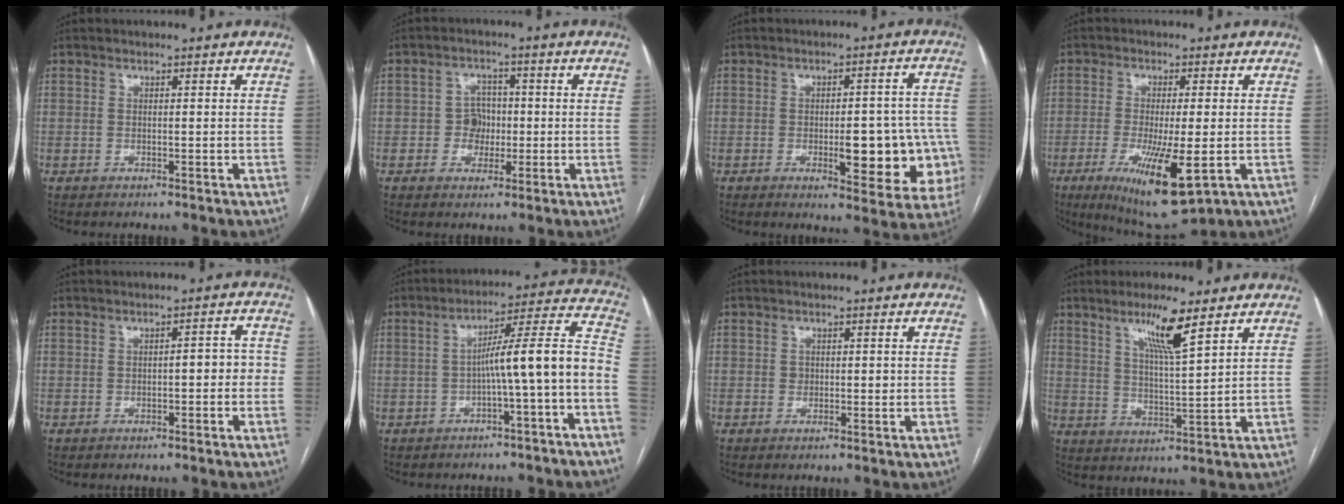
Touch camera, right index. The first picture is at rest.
{"total": 4.1, "force": [-0.6, 3.8, 1.6], "torque": [-0.021, 0.014, -0.007]}
{"total": 13.7, "force": [-3.6, 4.6, 12.4], "torque": [-0.100, 0.021, -0.033]}
{"total": 12.3, "force": [-4.3, 2.4, 11.3], "torque": [-0.198, -0.034, -0.060]}
{"total": 3.5, "force": [-0.6, 1.4, 3.1], "torque": [-0.038, 0.024, -0.006]}
{"total": 11.4, "force": [-3.5, -0.2, 10.9], "torque": [-0.143, 0.041, -0.051]}
{"total": 1.4, "force": [0.1, 1.2, 0.8], "torque": [-0.012, 0.002, 0.001]}
{"total": 8.1, "force": [5.0, -0.1, 6.4], "torque": [-0.116, -0.009, 0.090]}